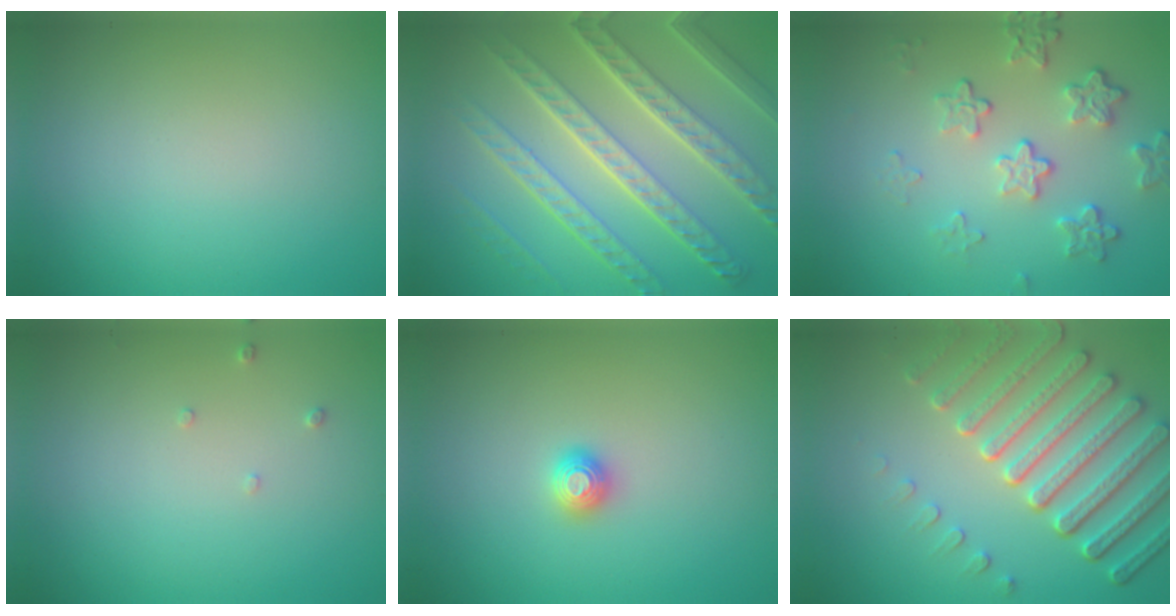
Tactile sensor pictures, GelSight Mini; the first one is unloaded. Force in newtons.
{"total": 8.9, "press": 6.2, "slide": 6.4}
{"total": 4.2, "press": 3.1, "slide": 2.9}
{"total": 0.7, "press": 0.7, "slide": 0.2}
{"total": 1.2, "press": 1.2, "slide": 0.3}
{"total": 7.6, "press": 5.7, "slide": 5.1}